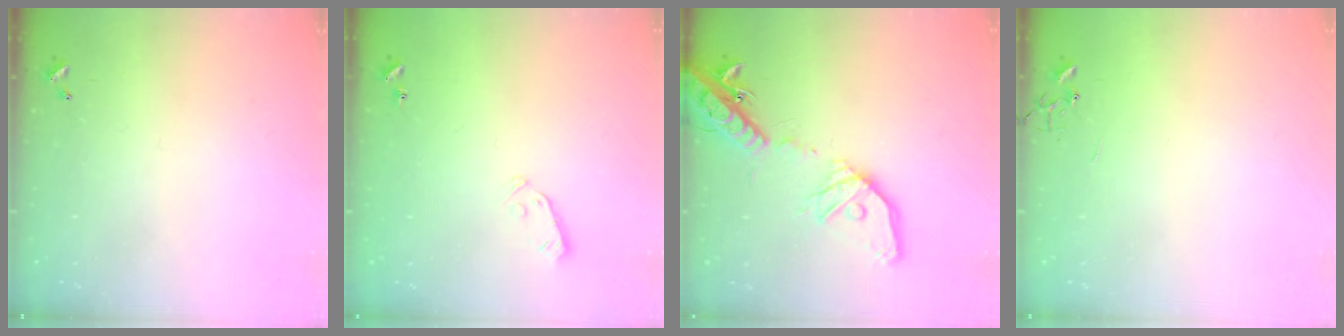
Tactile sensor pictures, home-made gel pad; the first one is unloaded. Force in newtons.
{"total": 3.3, "press": 3.1, "slide": 1.0}
{"total": 20.1, "press": 19.7, "slide": 3.9}
{"total": 0.0}